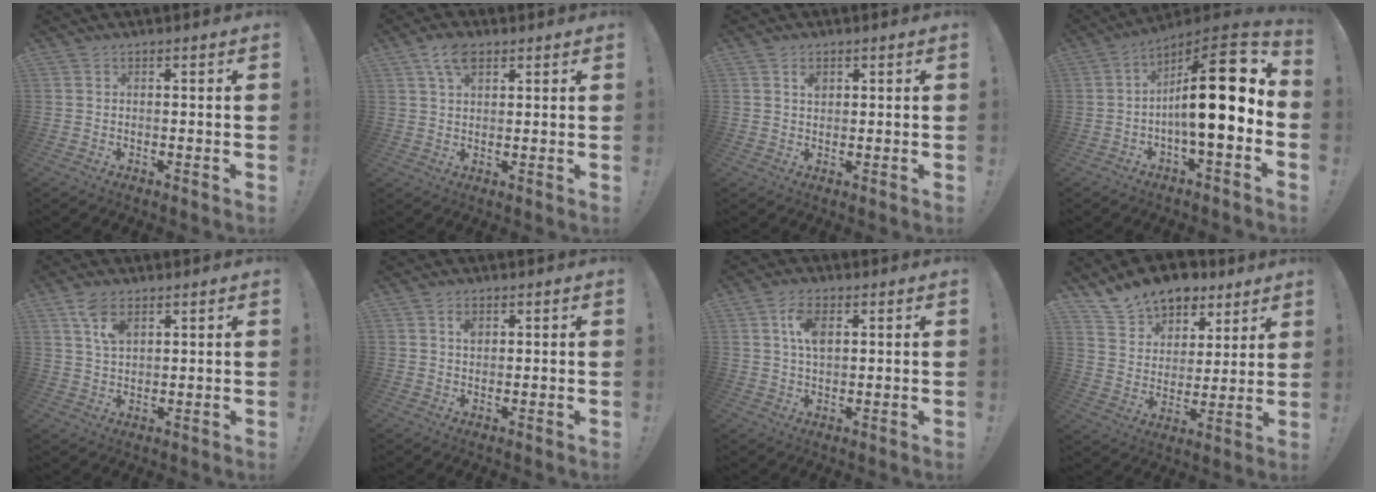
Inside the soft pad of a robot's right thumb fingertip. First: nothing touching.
{"total": 6.5, "force": [3.6, 3.6, 4.1], "torque": [-0.074, -0.006, 0.066]}
{"total": 2.0, "force": [0.9, 1.5, 1.0], "torque": [0.002, -0.007, 0.012]}
{"total": 20.0, "force": [1.1, 5.4, 19.2], "torque": [-0.291, -0.001, 0.013]}
{"total": 6.6, "force": [3.6, 3.4, 4.3], "torque": [-0.073, -0.014, 0.065]}
{"total": 2.3, "force": [0.9, 1.6, 1.3], "torque": [-0.006, -0.006, 0.010]}
{"total": 7.3, "force": [2.2, 4.0, 5.7], "torque": [-0.091, -0.001, 0.037]}
{"total": 13.8, "force": [10.9, 7.8, 3.5], "torque": [-0.070, -0.078, 0.205]}